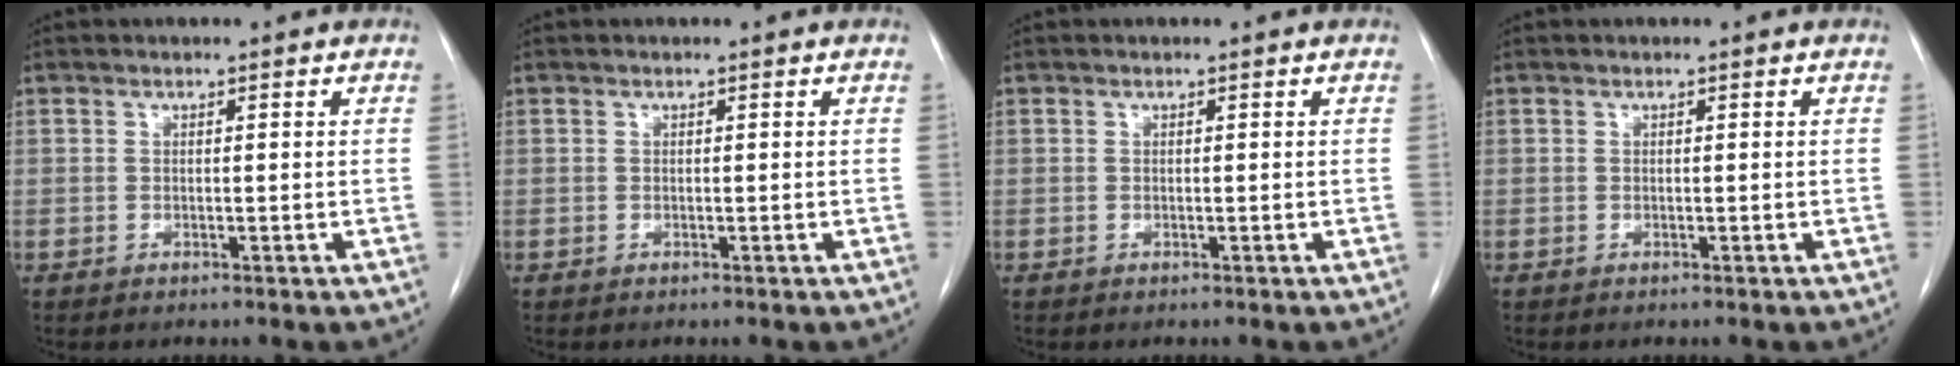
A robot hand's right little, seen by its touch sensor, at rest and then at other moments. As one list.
[{"total": 0.0}, {"total": 0.0}, {"total": 0.0}]